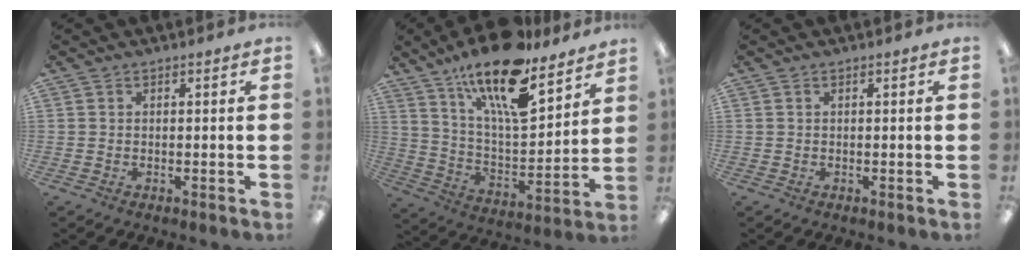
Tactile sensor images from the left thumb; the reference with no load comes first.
{"total": 20.1, "force": [14.7, 6.1, 12.2], "torque": [-0.212, -0.091, 0.249]}
{"total": 0.0}